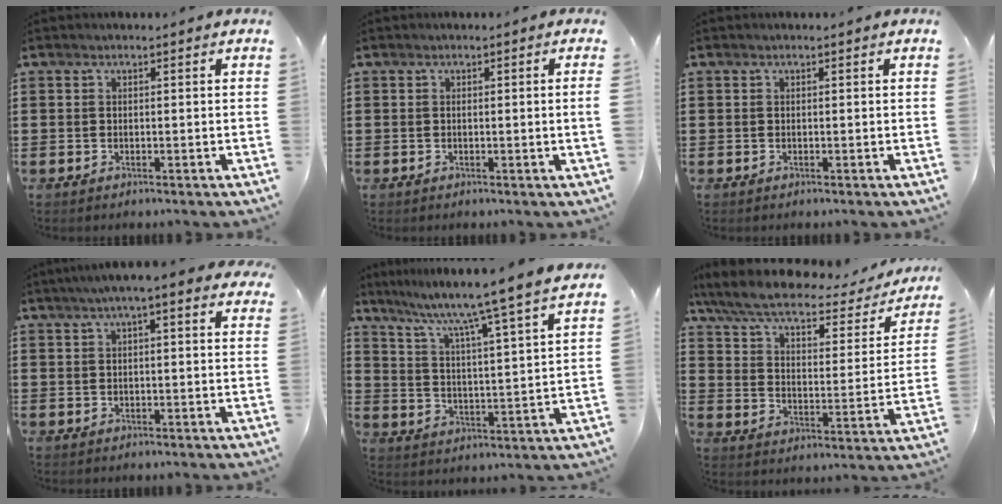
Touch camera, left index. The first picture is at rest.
{"total": 1.1, "force": [0.0, -0.5, 1.0], "torque": [-0.016, -0.006, -0.003]}
{"total": 0.0}
{"total": 4.0, "force": [2.6, 0.3, 3.1], "torque": [-0.066, 0.005, 0.045]}
{"total": 7.0, "force": [5.9, -1.7, 3.3], "torque": [-0.089, -0.054, 0.087]}
{"total": 6.9, "force": [5.3, 1.4, 4.2], "torque": [-0.101, -0.031, 0.086]}